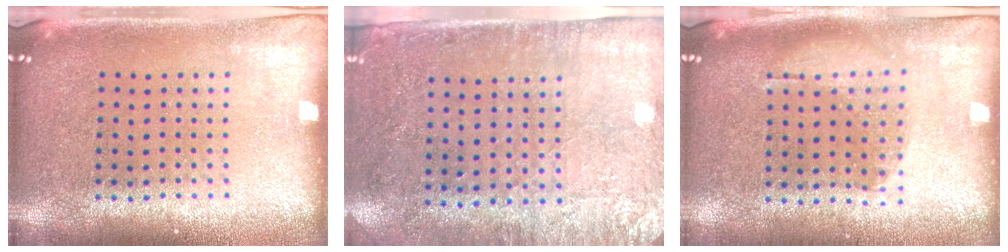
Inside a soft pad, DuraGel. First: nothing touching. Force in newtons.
{"total": 2.8, "press": 2.3, "slide": 1.6}
{"total": 1.1, "press": 0.9, "slide": 0.5}